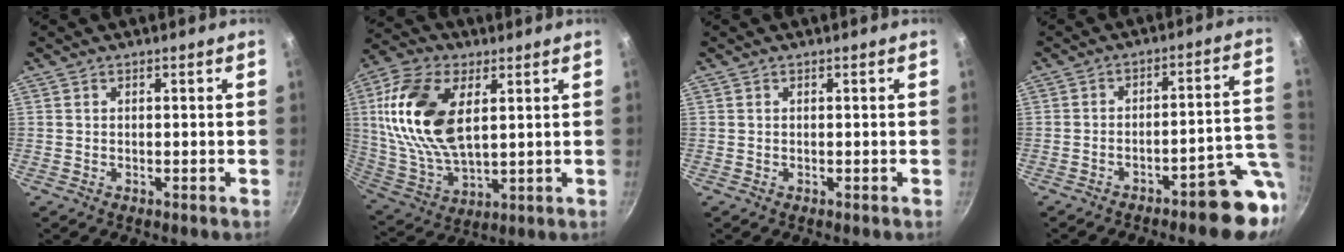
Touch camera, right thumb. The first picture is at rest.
{"total": 18.9, "force": [4.9, 10.5, 15.0], "torque": [-0.285, -0.008, 0.100]}
{"total": 0.0}
{"total": 10.9, "force": [-5.7, 2.6, 9.0], "torque": [-0.082, 0.051, -0.077]}